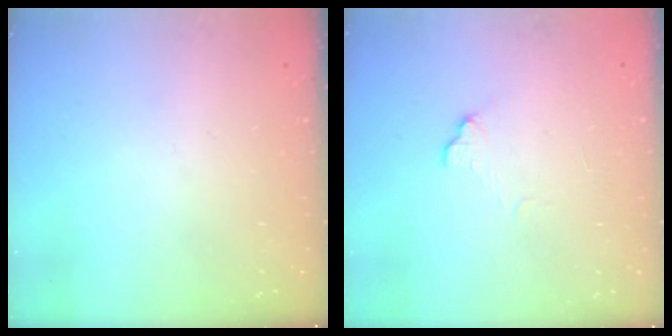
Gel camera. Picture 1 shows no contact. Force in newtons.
{"total": 6.6, "press": 6.6, "slide": 0.5}